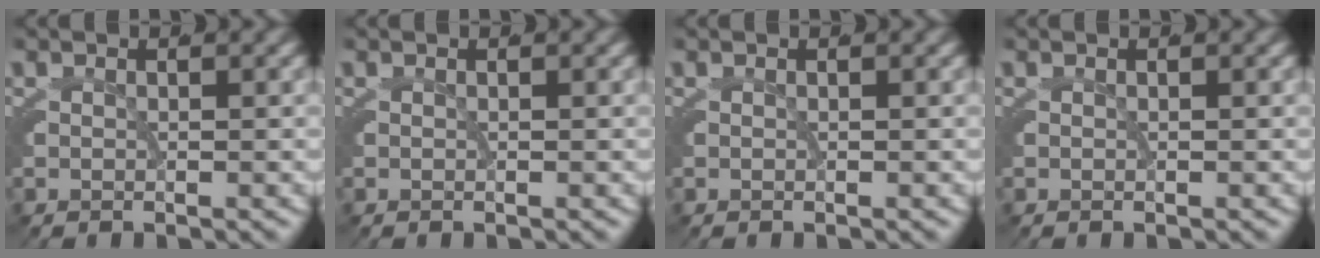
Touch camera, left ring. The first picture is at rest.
{"total": 0.0}
{"total": 0.0}
{"total": 0.0}